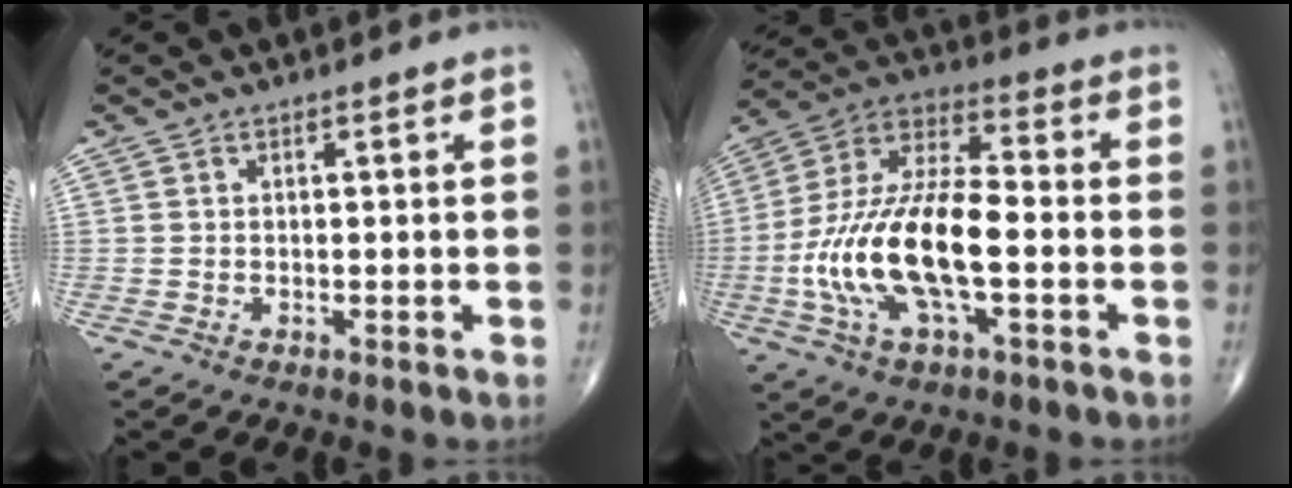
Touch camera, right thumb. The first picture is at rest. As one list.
[{"total": 19.4, "force": [-4.0, 7.8, 17.3], "torque": [-0.349, 0.034, -0.075]}]